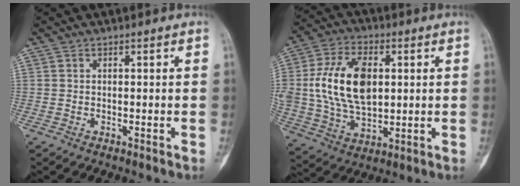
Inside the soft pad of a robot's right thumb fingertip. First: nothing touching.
{"total": 17.1, "force": [2.4, 10.2, 13.5], "torque": [-0.247, -0.001, 0.050]}